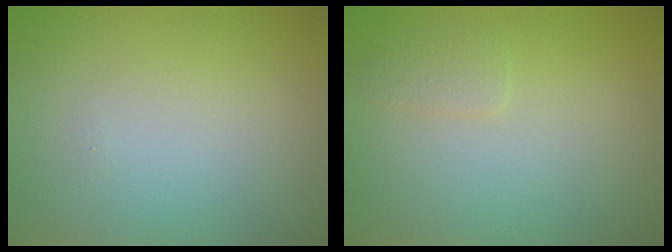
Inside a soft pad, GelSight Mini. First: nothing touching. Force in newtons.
{"total": 1.0, "press": 1.0, "slide": 0.0}